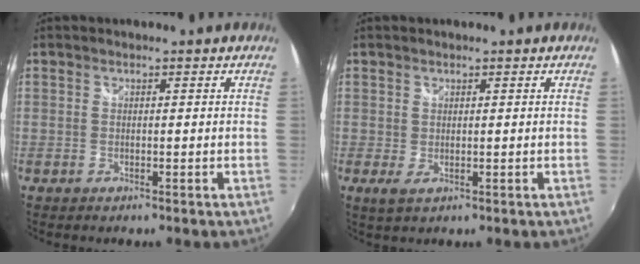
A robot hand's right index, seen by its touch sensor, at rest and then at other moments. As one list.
[{"total": 1.8, "force": [0.5, 1.2, 1.3], "torque": [-0.021, -0.004, 0.009]}]